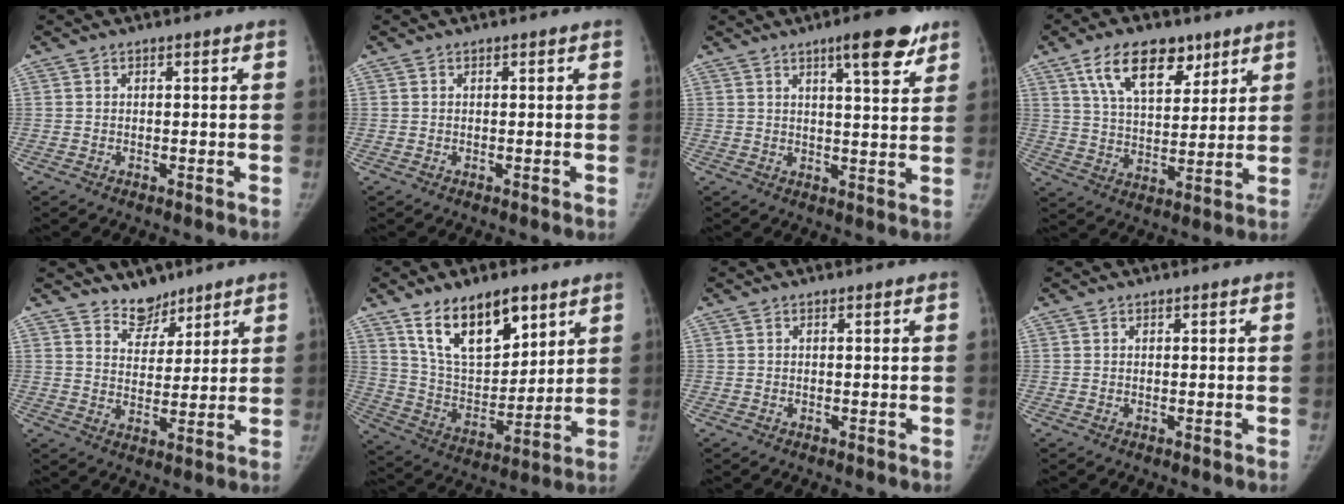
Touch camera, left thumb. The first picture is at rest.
{"total": 0.0}
{"total": 9.3, "force": [5.8, 2.2, 7.0], "torque": [-0.080, -0.029, 0.079]}
{"total": 13.8, "force": [7.9, 7.3, 8.6], "torque": [-0.112, -0.033, 0.142]}
{"total": 5.8, "force": [4.9, 3.0, 0.7], "torque": [0.021, -0.042, 0.088]}
{"total": 17.0, "force": [10.3, 8.7, 10.4], "torque": [-0.126, -0.057, 0.195]}
{"total": 0.0}
{"total": 0.0}